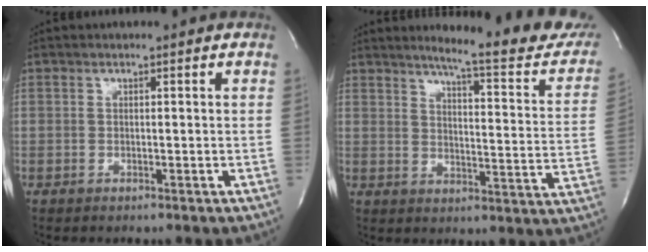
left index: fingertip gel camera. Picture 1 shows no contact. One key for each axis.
{"total": 18.5, "fx": 16.5, "fy": 1.1, "fz": 8.4, "tx": -0.105, "ty": -0.073, "tz": 0.191}